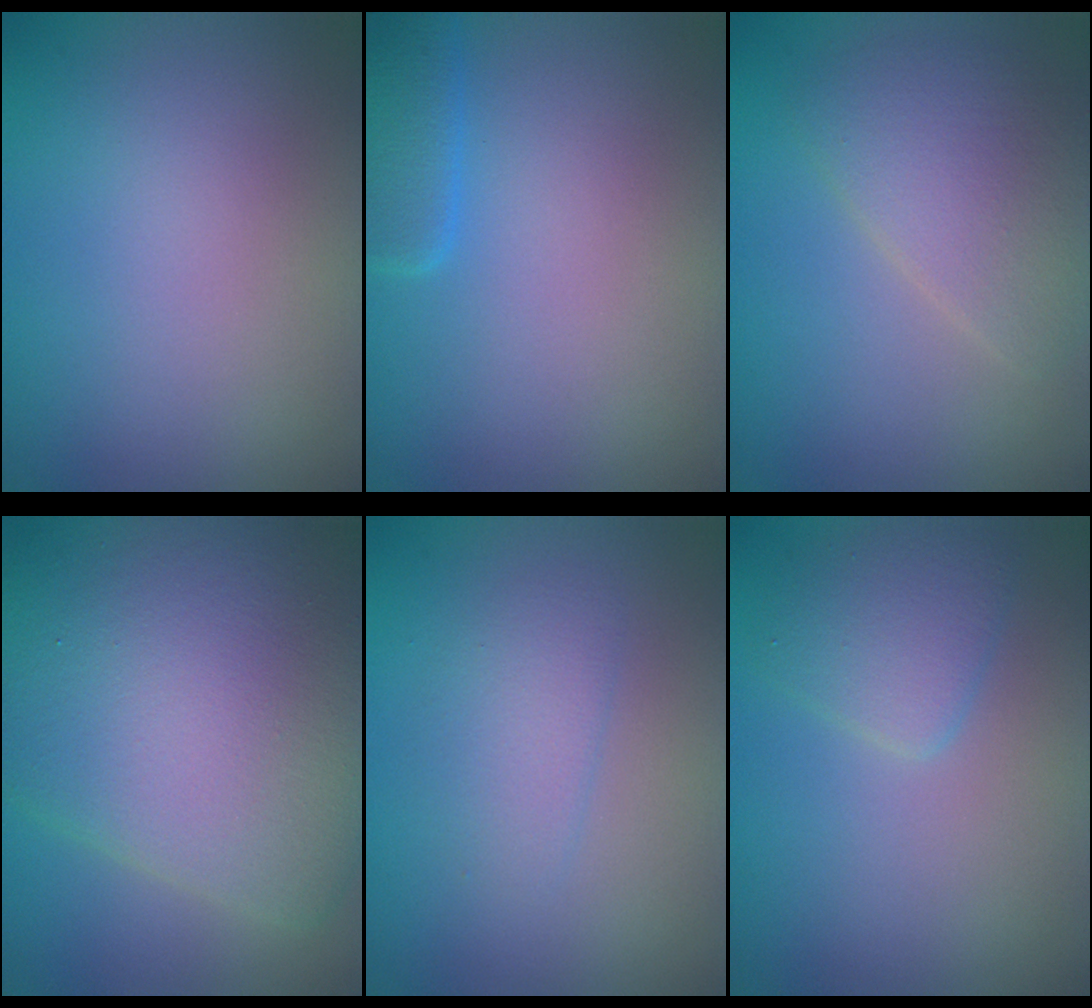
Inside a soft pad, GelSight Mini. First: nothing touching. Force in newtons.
{"total": 2.9, "press": 2.9, "slide": 0.2}
{"total": 3.8, "press": 3.8, "slide": 0.2}
{"total": 14.8, "press": 14.8, "slide": 0.4}
{"total": 1.8, "press": 1.8, "slide": 0.1}
{"total": 2.3, "press": 2.3, "slide": 0.1}